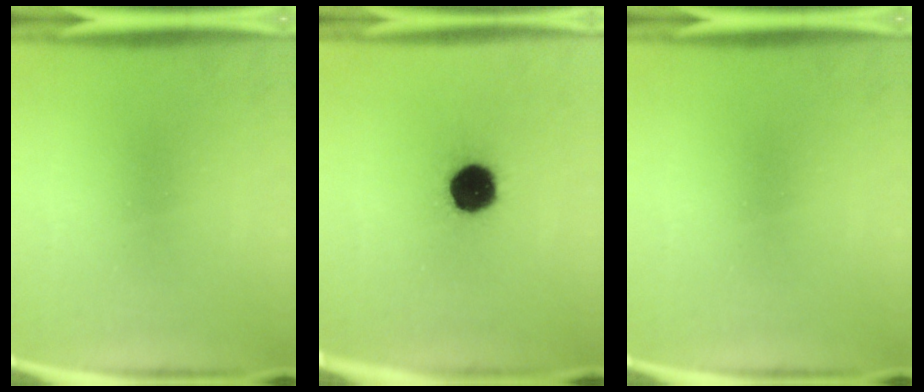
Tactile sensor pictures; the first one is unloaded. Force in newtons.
{"total": 13.1}
{"total": 0.0}